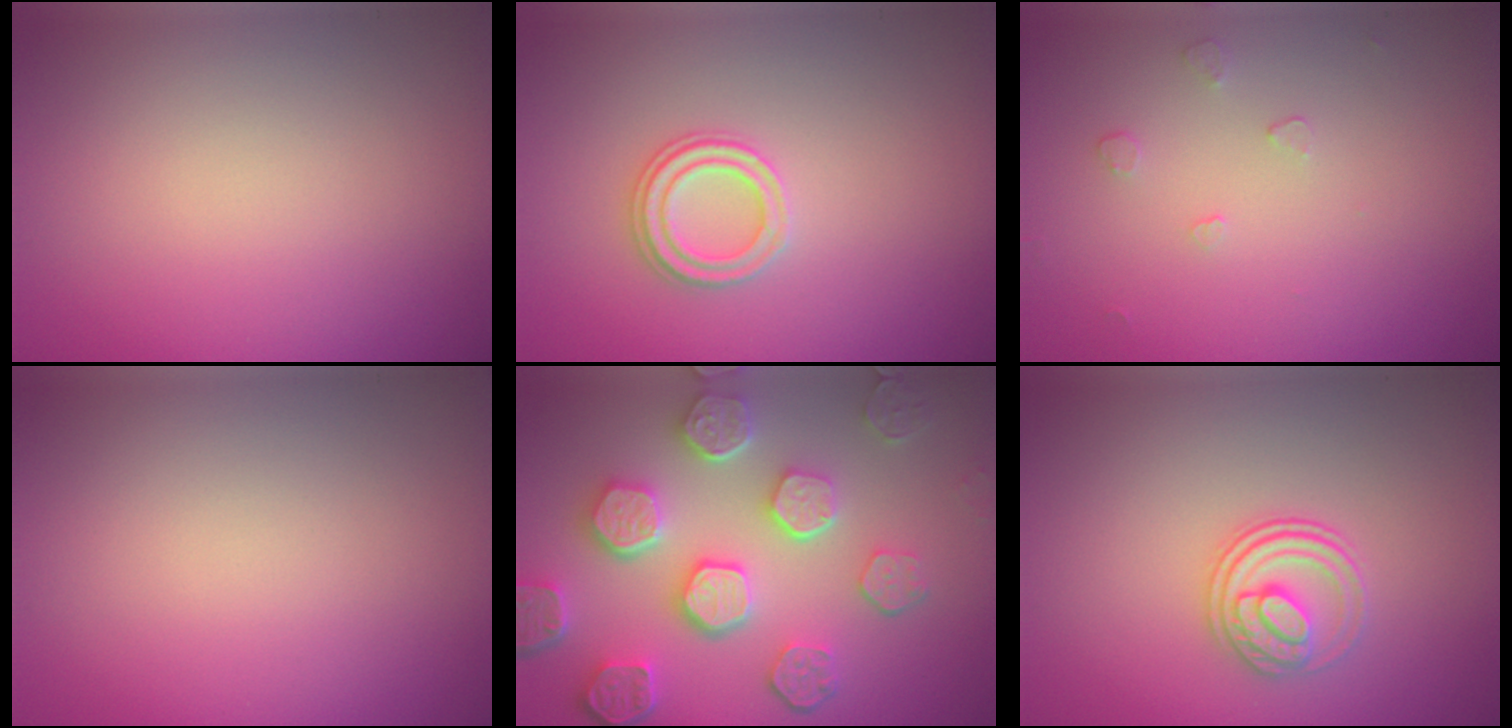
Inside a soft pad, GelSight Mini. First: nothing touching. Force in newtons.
{"total": 2.3, "press": 2.2, "slide": 0.8}
{"total": 0.6, "press": 0.4, "slide": 0.5}
{"total": 0.0}
{"total": 7.5, "press": 5.8, "slide": 4.7}
{"total": 2.8, "press": 2.6, "slide": 1.2}